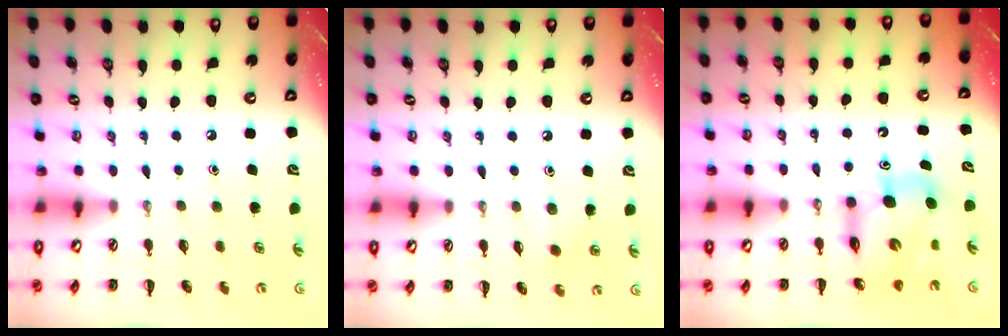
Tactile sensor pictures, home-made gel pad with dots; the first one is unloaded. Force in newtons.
{"total": 2.0, "press": 1.9, "slide": 0.7}
{"total": 7.4, "press": 7.1, "slide": 2.2}